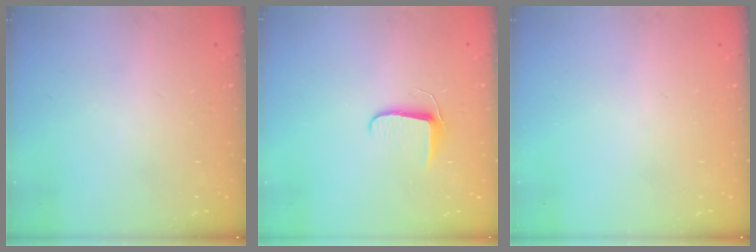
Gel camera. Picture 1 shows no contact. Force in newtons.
{"total": 6.4, "press": 6.3, "slide": 0.8}
{"total": 0.0}